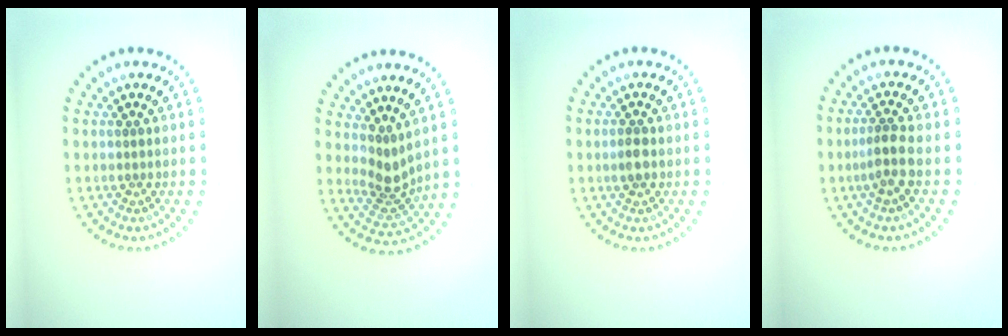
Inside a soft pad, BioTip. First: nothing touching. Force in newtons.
{"total": 2.7, "press": 2.0, "slide": 1.8}
{"total": 1.4, "press": 1.4, "slide": 0.1}
{"total": 2.1, "press": 1.7, "slide": 1.3}